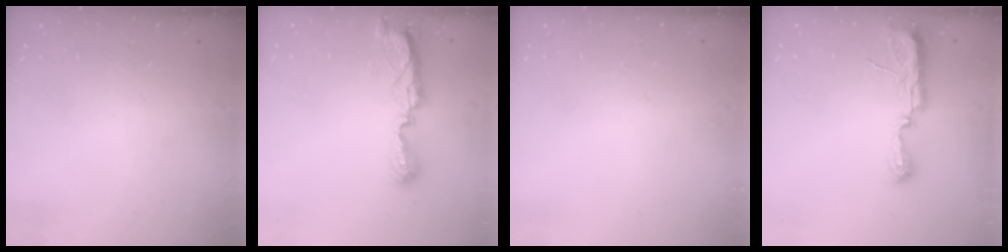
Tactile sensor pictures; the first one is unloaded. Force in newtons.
{"total": 8.8, "press": 8.7, "slide": 0.4}
{"total": 1.1, "press": 0.9, "slide": 0.6}
{"total": 7.9, "press": 7.8, "slide": 0.8}